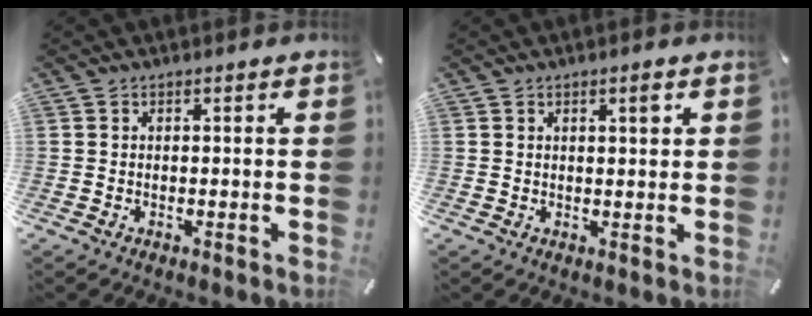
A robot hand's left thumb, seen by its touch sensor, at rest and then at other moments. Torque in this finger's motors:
{"motor_torque": [-0.01, -0.02, -0.04, 0.25, 0.01]}